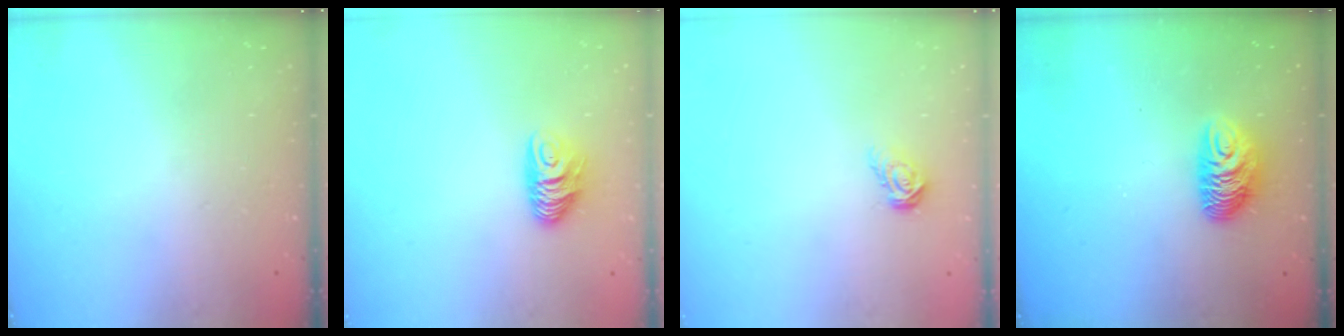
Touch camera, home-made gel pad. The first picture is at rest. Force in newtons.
{"total": 7.5, "press": 7.4, "slide": 0.6}
{"total": 4.9, "press": 4.9, "slide": 0.4}
{"total": 9.0, "press": 9.0, "slide": 0.5}